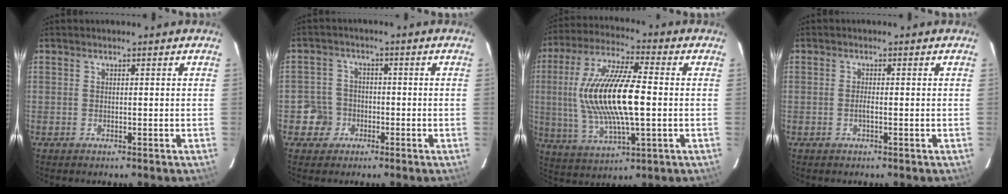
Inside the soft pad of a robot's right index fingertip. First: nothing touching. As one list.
[{"total": 4.8, "force": [-2.0, 4.3, 0.2], "torque": [-0.007, 0.019, -0.038]}, {"total": 18.4, "force": [0.1, 5.5, 17.6], "torque": [-0.345, 0.004, 0.007]}, {"total": 1.0, "force": [-0.4, 0.1, 1.0], "torque": [-0.020, -0.001, -0.008]}]